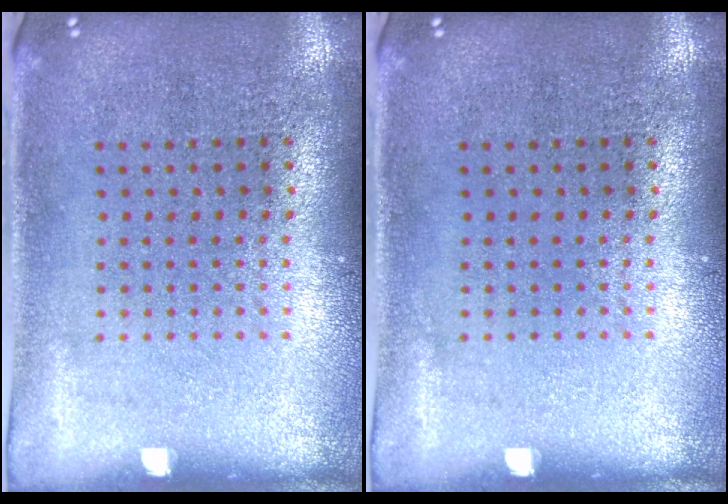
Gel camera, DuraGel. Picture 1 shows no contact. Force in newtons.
{"total": 0.0}